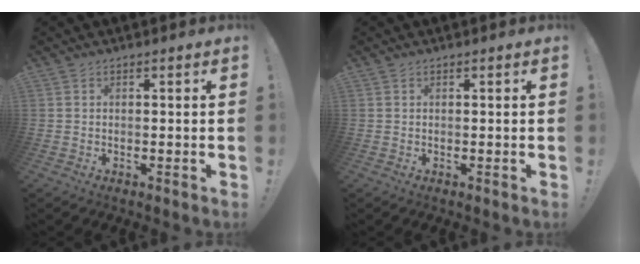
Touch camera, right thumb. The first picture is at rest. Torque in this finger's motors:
{"motor_torque": [0.01, -0.12, -0.23, 0.23, 0.03]}